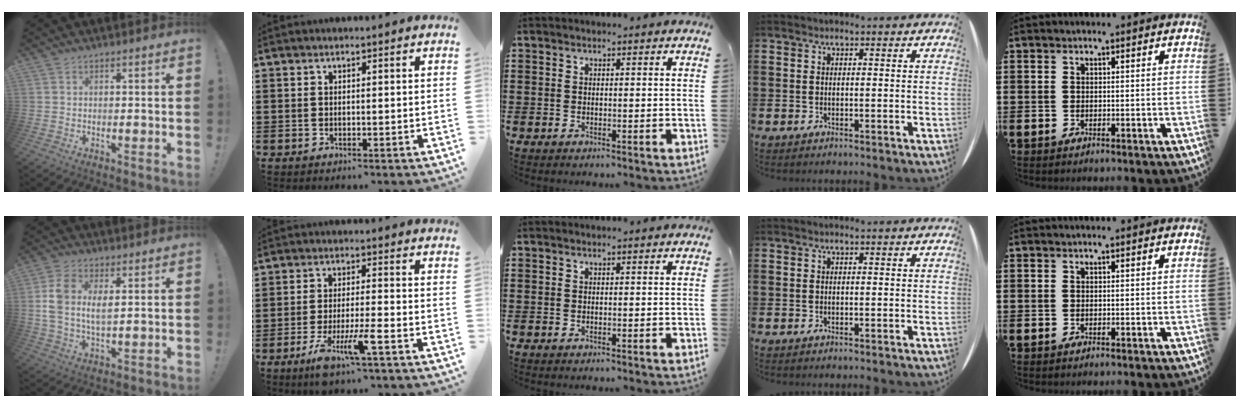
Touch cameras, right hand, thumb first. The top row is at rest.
{"thumb": {"total": 8.4, "force": [2.4, 4.7, 6.6], "torque": [-0.120, -0.007, 0.045]}, "index": {"total": 6.8, "force": [-4.1, 0.5, 5.5], "torque": [-0.113, -0.019, -0.076]}}